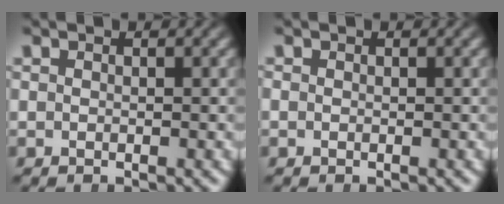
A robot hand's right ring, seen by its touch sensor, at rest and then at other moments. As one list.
[{"total": 0.5, "force": [-0.2, 0.5, 0.2], "torque": [-0.007, -0.005, -0.002]}]